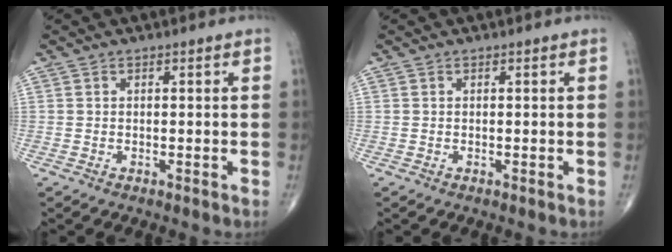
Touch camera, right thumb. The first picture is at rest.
{"total": 0.0}